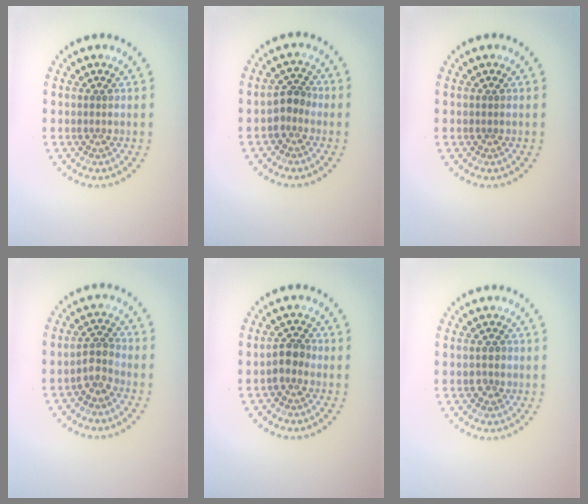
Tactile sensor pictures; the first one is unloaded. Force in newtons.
{"total": 2.0, "press": 1.7, "slide": 1.1}
{"total": 0.0}
{"total": 2.0, "press": 1.6, "slide": 1.2}
{"total": 1.9, "press": 1.6, "slide": 1.0}
{"total": 1.3, "press": 1.3, "slide": 0.2}